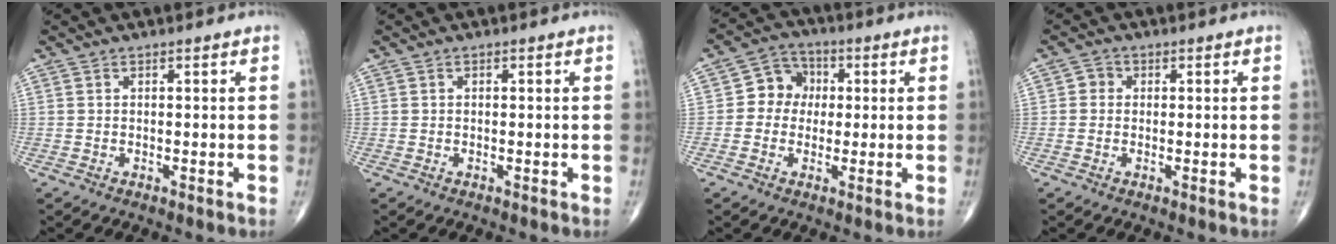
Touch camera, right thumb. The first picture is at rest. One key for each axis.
{"total": 0.0}
{"total": 6.9, "fx": 0.3, "fy": 6.1, "fz": 3.2, "tx": -0.021, "ty": 0.017, "tz": -0.009}
{"total": 1.9, "fx": 0.1, "fy": 1.8, "fz": 0.7, "tx": 0.000, "ty": 0.005, "tz": -0.005}